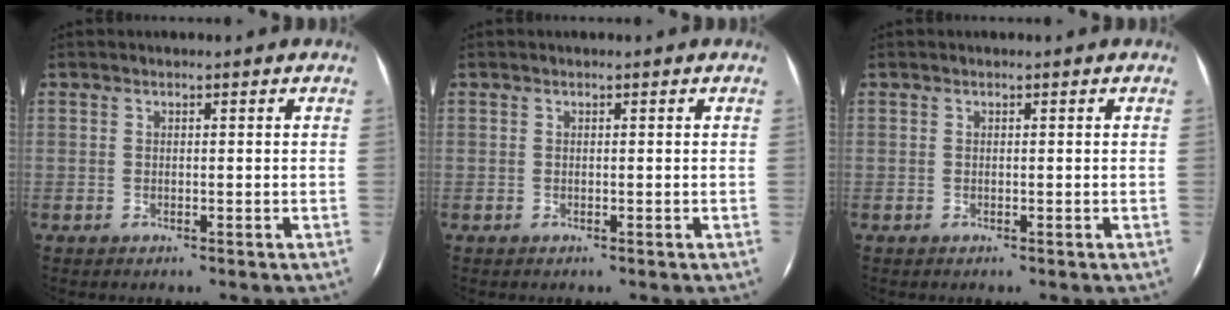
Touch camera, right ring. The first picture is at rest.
{"total": 0.0}
{"total": 0.0}